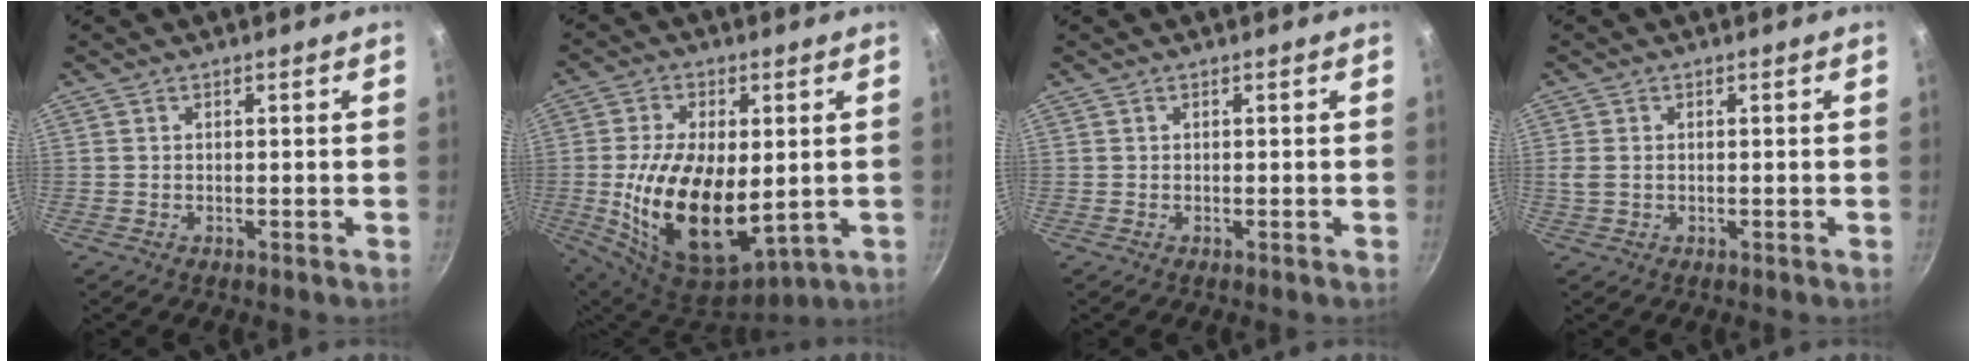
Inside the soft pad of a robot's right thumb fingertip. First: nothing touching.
{"total": 19.7, "force": [-0.7, 11.0, 16.3], "torque": [-0.294, -0.017, 0.003]}
{"total": 0.0}
{"total": 2.2, "force": [0.0, 1.6, 1.5], "torque": [-0.030, -0.001, 0.001]}